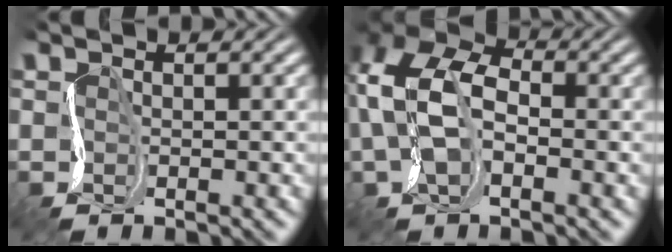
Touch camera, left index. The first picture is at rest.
{"total": 7.6, "force": [-0.1, 4.9, 5.8], "torque": [-0.135, 0.011, -0.011]}